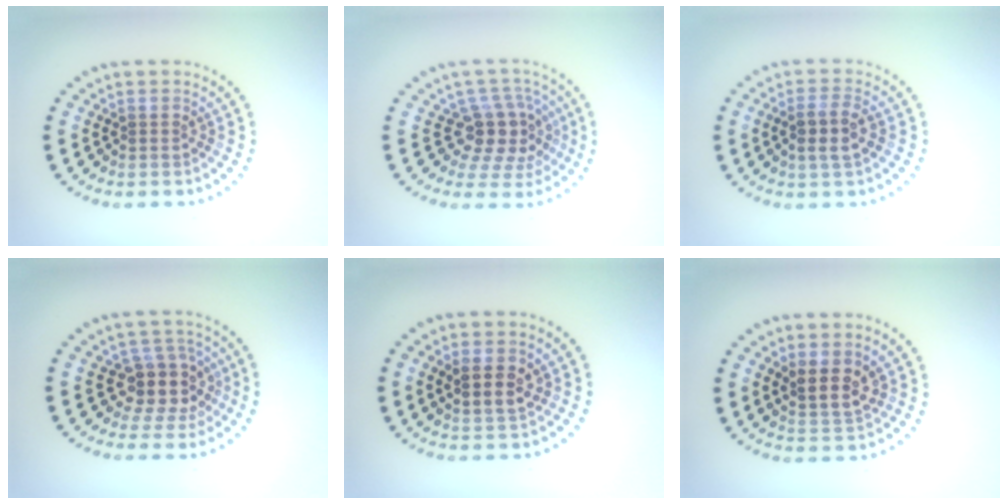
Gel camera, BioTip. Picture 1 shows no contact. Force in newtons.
{"total": 4.3, "press": 3.3, "slide": 2.8}
{"total": 2.6, "press": 2.4, "slide": 1.0}
{"total": 4.1, "press": 3.4, "slide": 2.2}
{"total": 2.7, "press": 2.6, "slide": 0.8}
{"total": 3.0, "press": 2.6, "slide": 1.4}